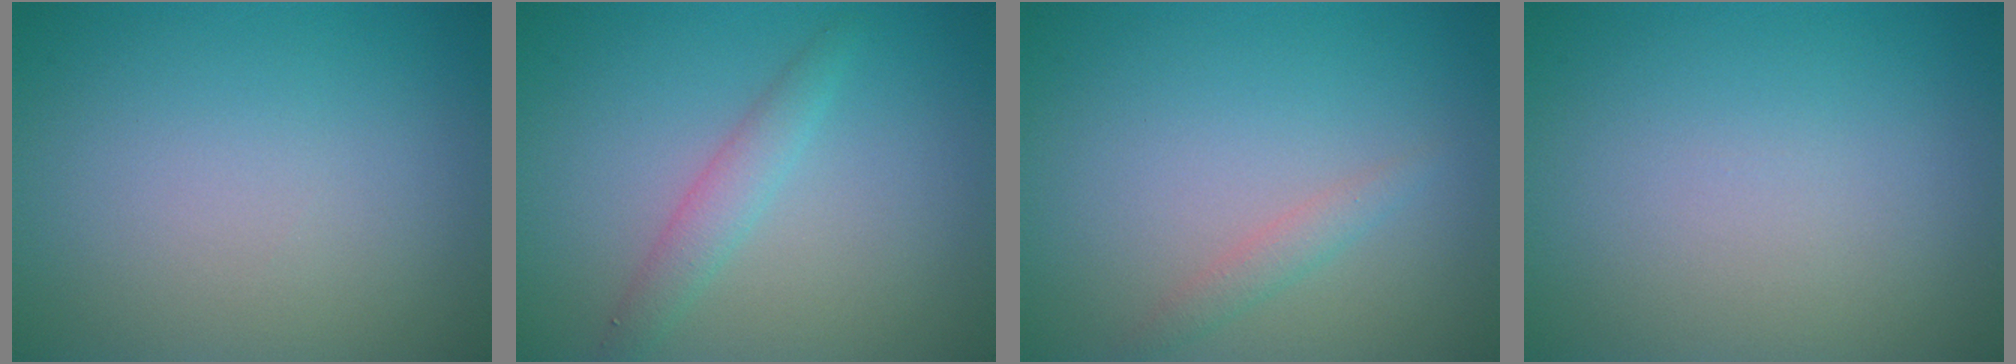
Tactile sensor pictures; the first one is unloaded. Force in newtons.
{"total": 2.5, "press": 2.5, "slide": 0.1}
{"total": 1.3, "press": 1.3, "slide": 0.1}
{"total": 0.0}